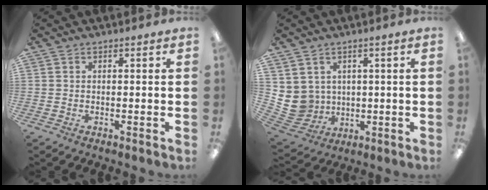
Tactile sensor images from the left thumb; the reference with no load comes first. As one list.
[{"total": 6.8, "force": [1.7, 6.6, 0.6], "torque": [-0.051, -0.017, 0.042]}]